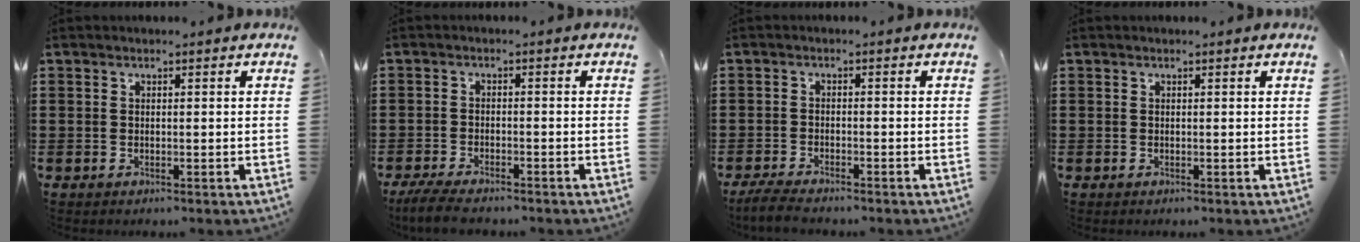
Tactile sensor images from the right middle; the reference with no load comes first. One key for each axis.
{"total": 3.8, "fx": -3.5, "fy": 0.4, "fz": 1.5, "tx": -0.046, "ty": -0.011, "tz": -0.073}
{"total": 3.2, "fx": -3.0, "fy": 0.3, "fz": 1.0, "tx": -0.032, "ty": -0.005, "tz": -0.064}
{"total": 0.0}